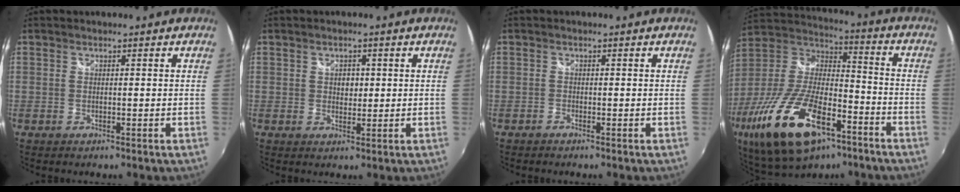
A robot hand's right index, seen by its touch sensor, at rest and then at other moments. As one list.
[{"total": 2.3, "force": [0.4, 2.0, 1.2], "torque": [-0.016, 0.004, 0.005]}, {"total": 0.6, "force": [-0.6, 0.1, 0.1], "torque": [-0.002, 0.000, -0.013]}, {"total": 26.3, "force": [-13.7, 11.4, 19.4], "torque": [-0.391, -0.037, -0.234]}]